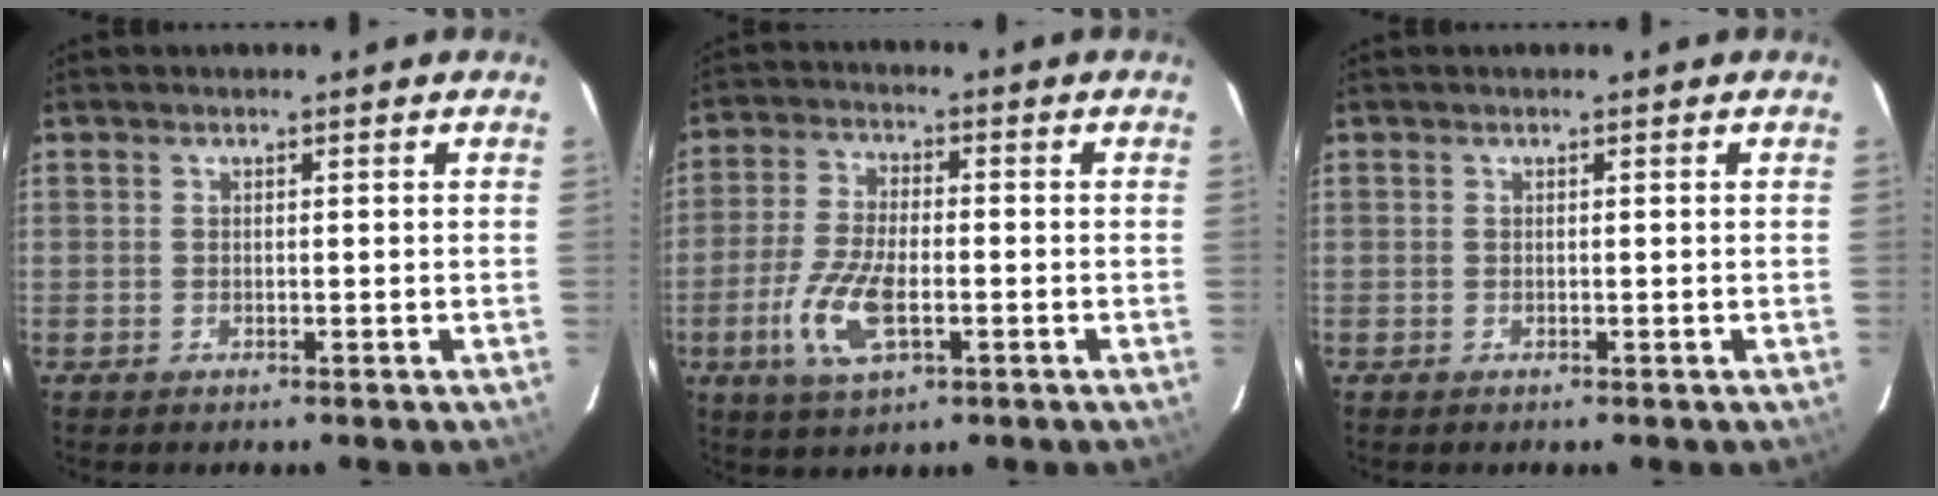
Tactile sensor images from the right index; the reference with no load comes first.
{"total": 10.4, "force": [-3.4, 4.4, 8.8], "torque": [-0.191, -0.007, -0.064]}
{"total": 0.0}